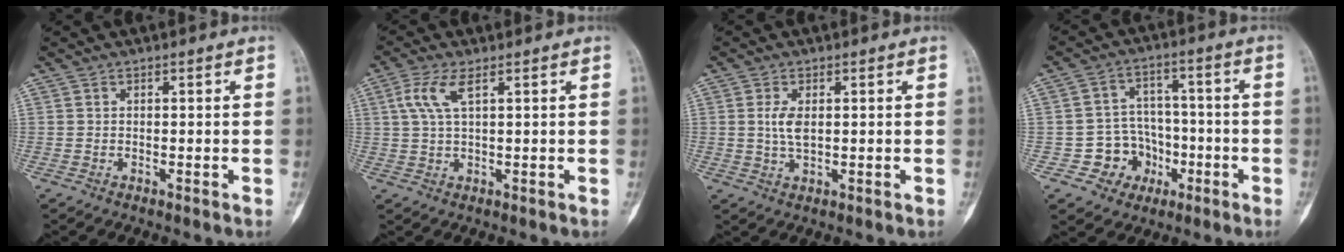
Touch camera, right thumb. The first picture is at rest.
{"total": 5.3, "force": [2.0, 1.7, 4.5], "torque": [-0.113, 0.006, 0.043]}
{"total": 3.6, "force": [0.5, 1.6, 3.1], "torque": [-0.069, -0.004, 0.014]}
{"total": 8.9, "force": [-3.2, 8.0, 2.2], "torque": [0.016, 0.038, -0.045]}